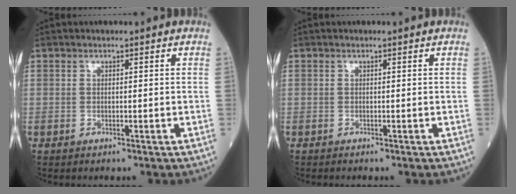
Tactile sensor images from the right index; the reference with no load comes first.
{"total": 0.0}